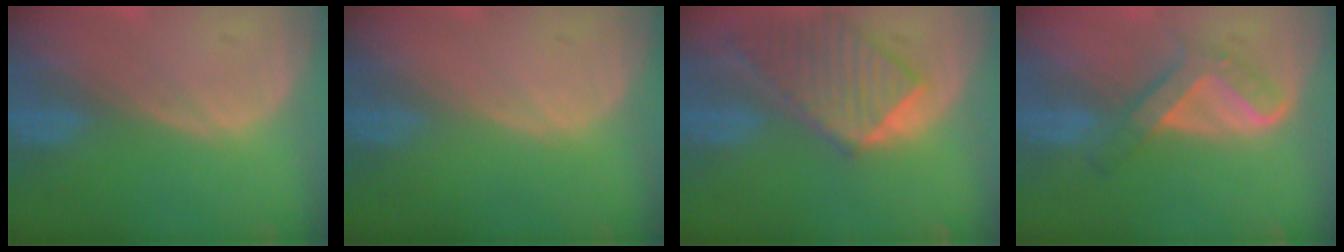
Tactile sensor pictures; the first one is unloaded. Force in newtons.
{"total": 0.0}
{"total": 8.8, "press": 7.9, "slide": 3.9}
{"total": 5.2, "press": 5.1, "slide": 1.4}